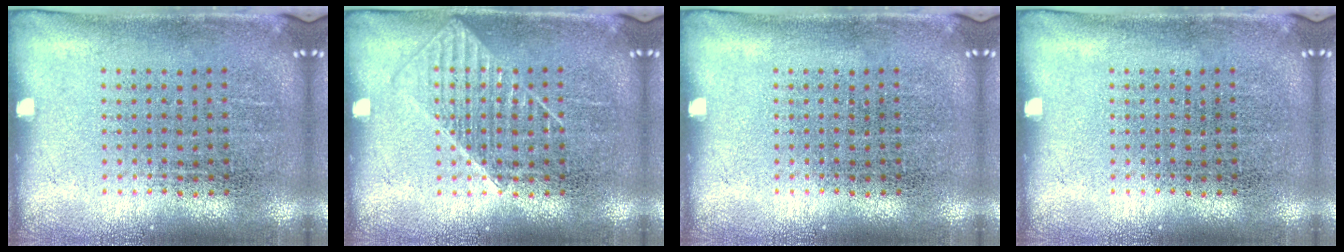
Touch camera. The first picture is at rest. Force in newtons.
{"total": 1.5, "press": 1.5, "slide": 0.3}
{"total": 0.0}
{"total": 0.0}